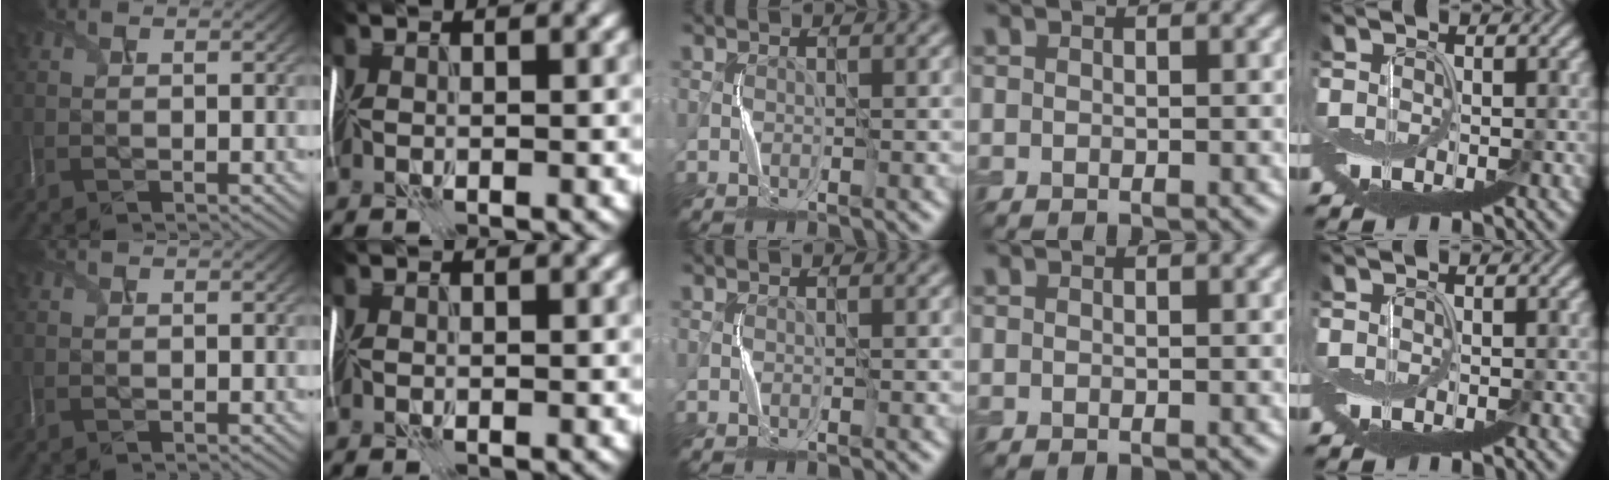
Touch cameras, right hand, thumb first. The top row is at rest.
{}